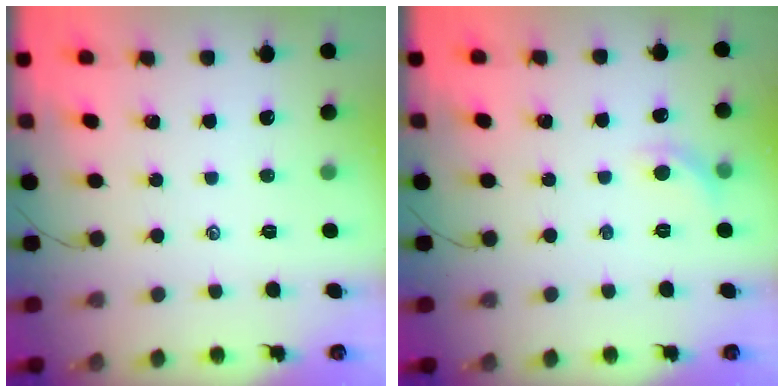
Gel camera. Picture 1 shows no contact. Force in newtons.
{"total": 5.2, "press": 5.0, "slide": 1.5}